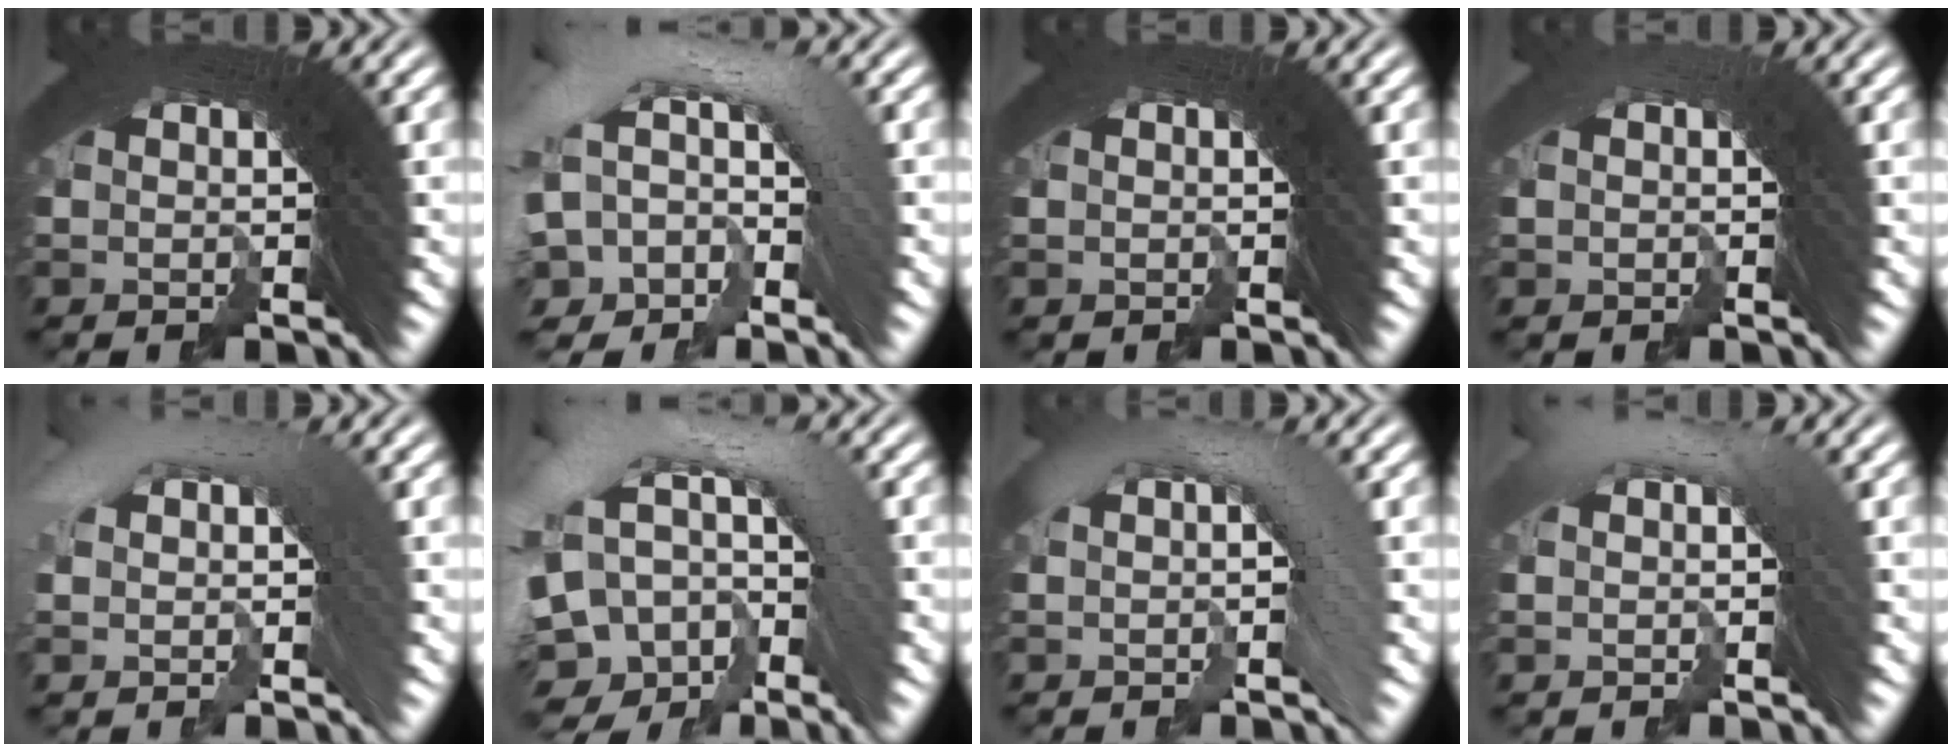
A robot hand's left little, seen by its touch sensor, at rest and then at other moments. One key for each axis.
{"total": 7.6, "fx": -0.6, "fy": 5.5, "fz": 5.1, "tx": -0.096, "ty": 0.021, "tz": -0.031}
{"total": 0.0}
{"total": 1.2, "fx": -0.8, "fy": -0.3, "fz": -0.9, "tx": 0.022, "ty": 0.004, "tz": -0.012}
{"total": 1.9, "fx": 0.8, "fy": 0.4, "fz": 1.7, "tx": -0.020, "ty": 0.033, "tz": 0.010}
{"total": 9.9, "fx": -1.4, "fy": 7.4, "fz": 6.4, "tx": -0.134, "ty": 0.007, "tz": -0.037}
{"total": 1.9, "fx": 0.4, "fy": -0.1, "fz": 1.8, "tx": -0.012, "ty": 0.022, "tz": 0.004}
{"total": 1.4, "fx": 0.8, "fy": -0.2, "fz": 1.1, "tx": -0.004, "ty": 0.032, "tz": 0.006}